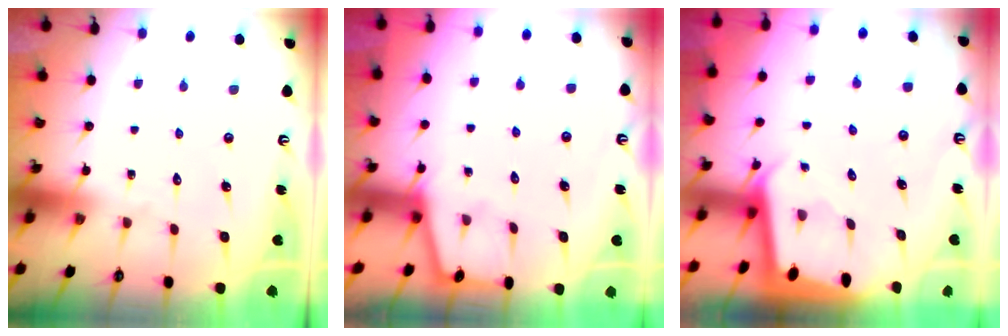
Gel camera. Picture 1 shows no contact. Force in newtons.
{"total": 1.6, "press": 1.6, "slide": 0.3}
{"total": 1.9, "press": 1.9, "slide": 0.1}